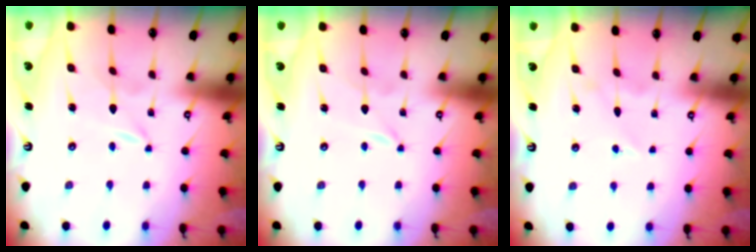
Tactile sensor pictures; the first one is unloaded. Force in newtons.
{"total": 0.0}
{"total": 4.5, "press": 4.4, "slide": 0.8}